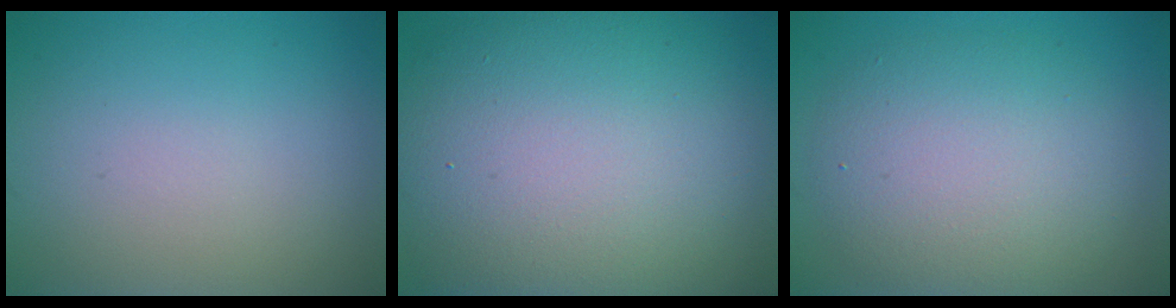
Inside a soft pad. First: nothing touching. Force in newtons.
{"total": 15.4, "press": 15.4, "slide": 0.9}
{"total": 6.4, "press": 6.4, "slide": 0.2}